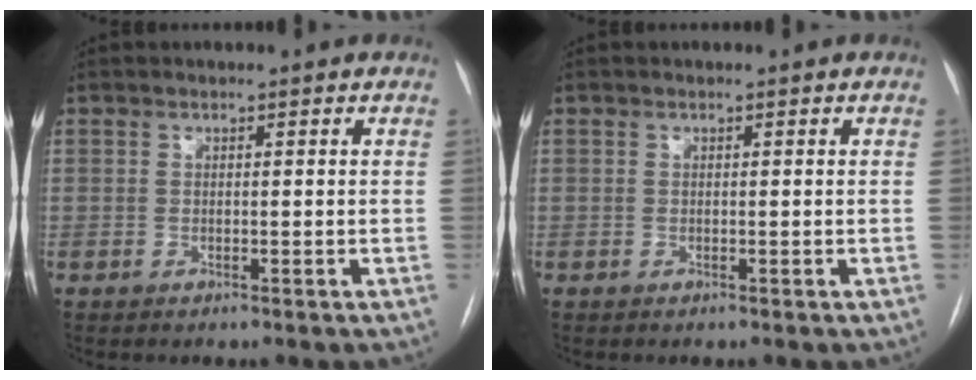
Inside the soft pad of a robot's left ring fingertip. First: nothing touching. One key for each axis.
{"total": 0.0}